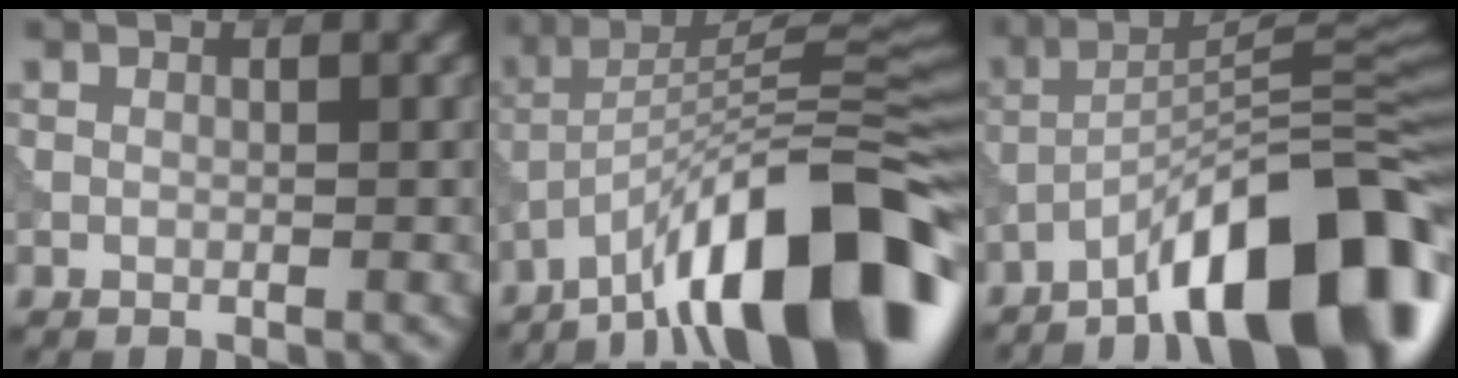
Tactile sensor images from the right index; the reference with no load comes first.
{"total": 16.2, "force": [-10.1, 4.4, 12.0], "torque": [-0.186, 0.018, -0.172]}
{"total": 14.6, "force": [-9.1, 3.7, 10.7], "torque": [-0.155, 0.018, -0.158]}